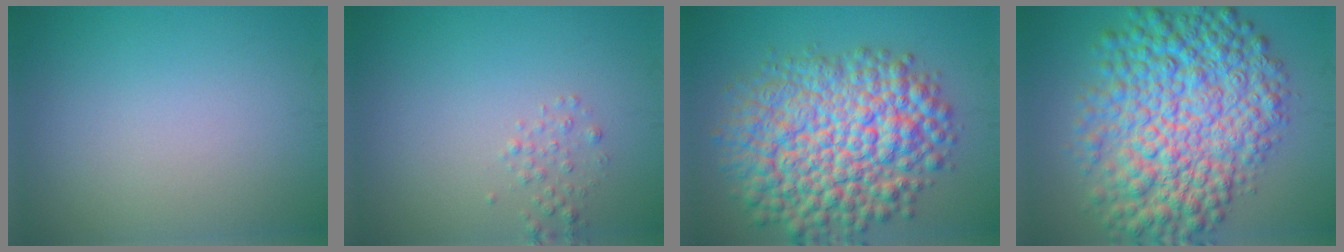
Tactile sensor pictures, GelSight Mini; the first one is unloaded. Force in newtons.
{"total": 1.2, "press": 1.2, "slide": 0.1}
{"total": 12.8, "press": 12.8, "slide": 0.4}
{"total": 12.1, "press": 12.1, "slide": 0.1}